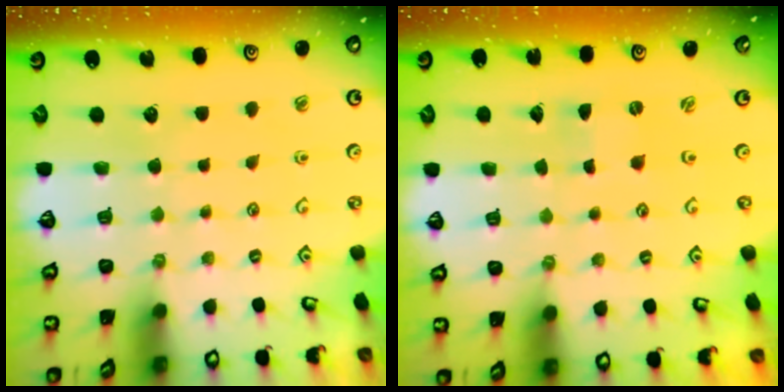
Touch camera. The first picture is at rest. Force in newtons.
{"total": 0.0}